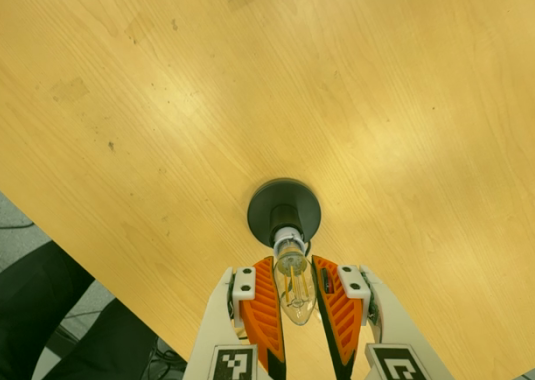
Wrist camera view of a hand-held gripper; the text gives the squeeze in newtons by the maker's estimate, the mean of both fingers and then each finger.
{"total": 13.0, "left": 13.6, "right": 12.4}